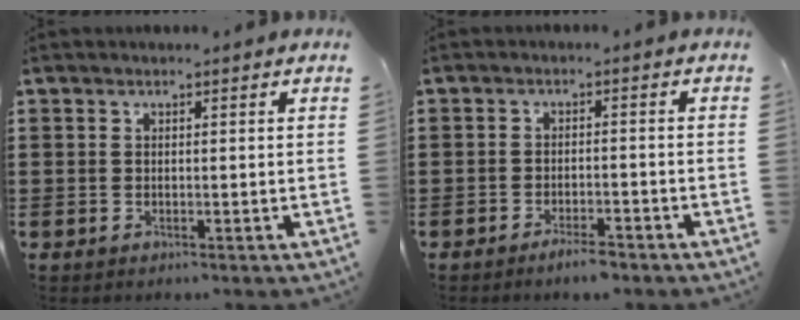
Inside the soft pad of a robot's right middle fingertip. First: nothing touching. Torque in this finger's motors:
{"motor_torque": [0.12, 0.17, 0.07, 0.07]}